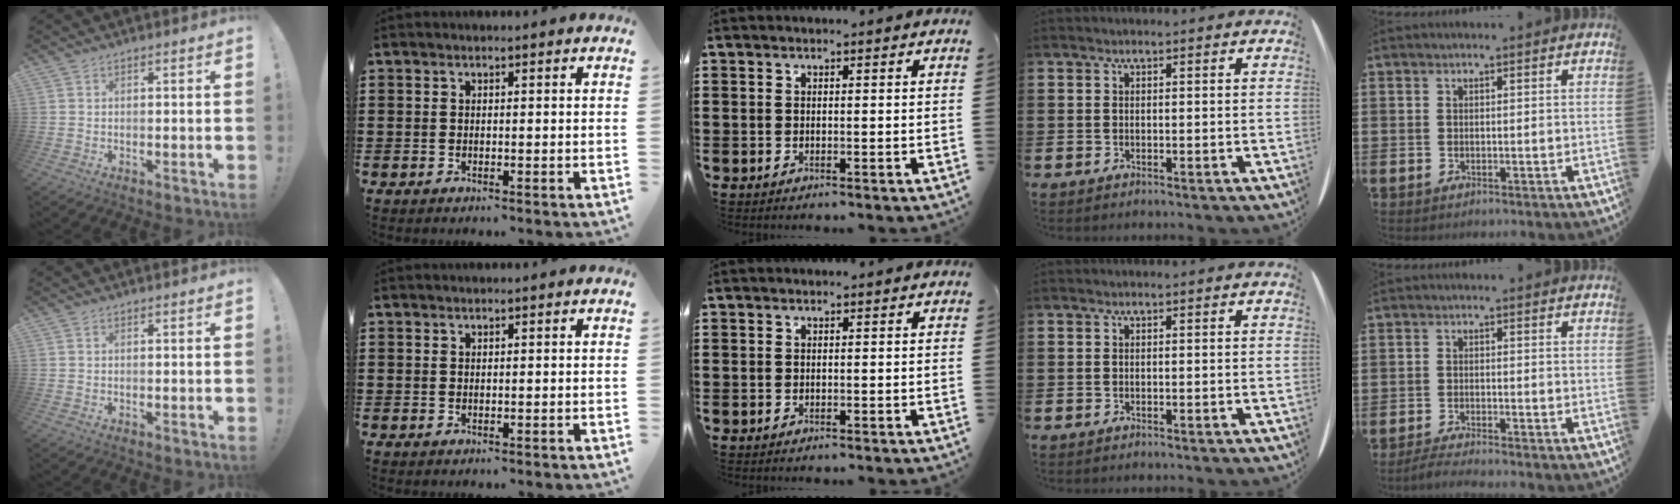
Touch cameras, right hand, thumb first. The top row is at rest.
{"little": {"total": 1.8, "force": [-1.6, -0.2, 0.7], "torque": [-0.010, 0.005, -0.032]}}